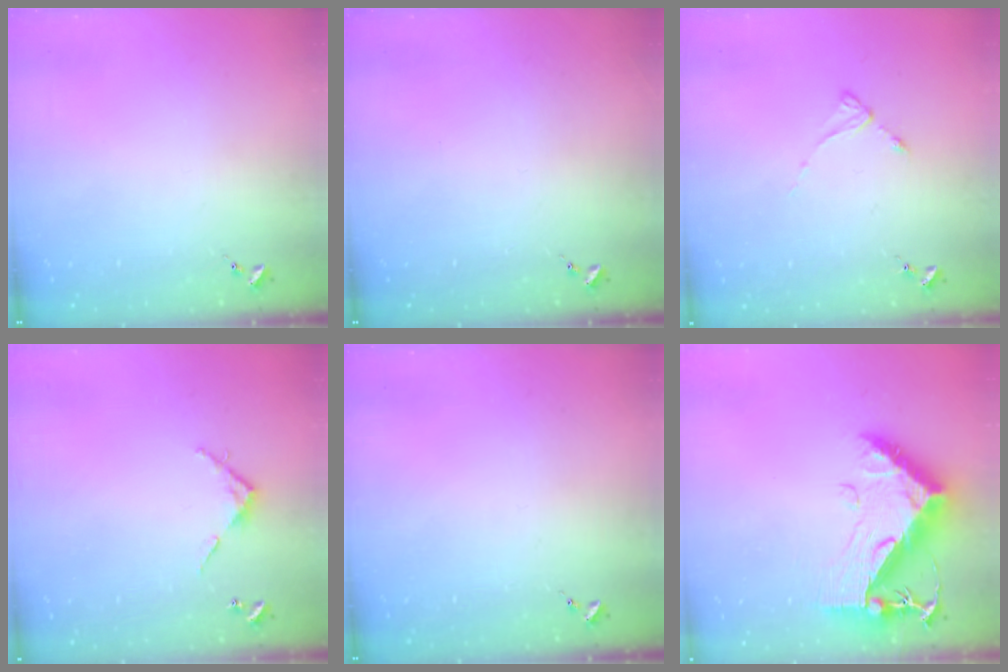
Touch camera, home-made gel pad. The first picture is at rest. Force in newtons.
{"total": 0.0}
{"total": 2.5, "press": 2.5, "slide": 0.3}
{"total": 4.5, "press": 4.5, "slide": 0.4}
{"total": 0.0}
{"total": 13.5, "press": 13.5, "slide": 1.2}